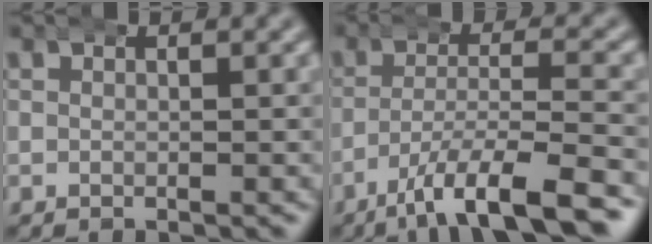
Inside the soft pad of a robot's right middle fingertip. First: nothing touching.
{"total": 7.2, "force": [-4.8, 1.5, 5.2], "torque": [-0.092, -0.011, -0.074]}